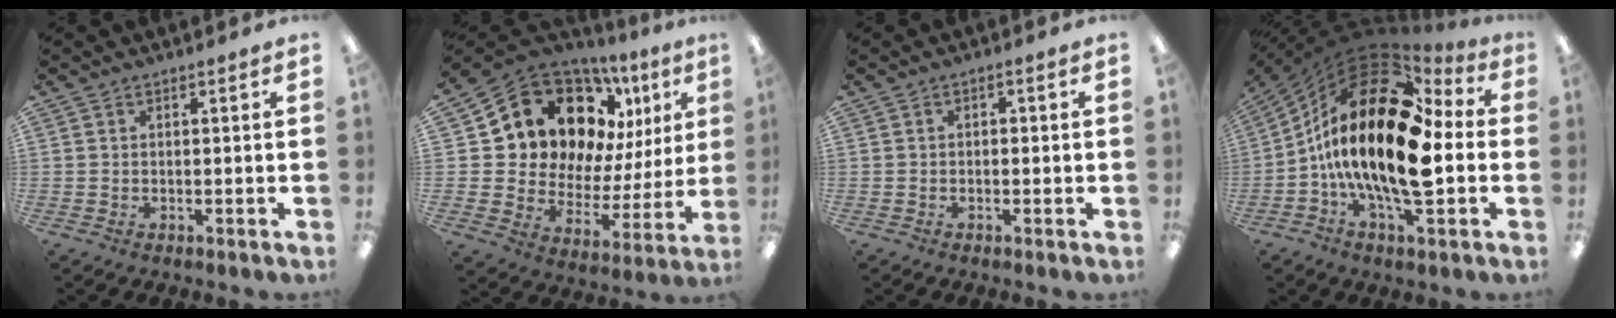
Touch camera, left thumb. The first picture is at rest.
{"total": 17.1, "force": [11.2, 10.6, 7.3], "torque": [-0.133, -0.085, 0.213]}
{"total": 1.3, "force": [-0.6, 0.9, 0.7], "torque": [-0.014, 0.007, -0.014]}
{"total": 25.7, "force": [-0.9, 10.9, 23.2], "torque": [-0.496, -0.013, -0.024]}